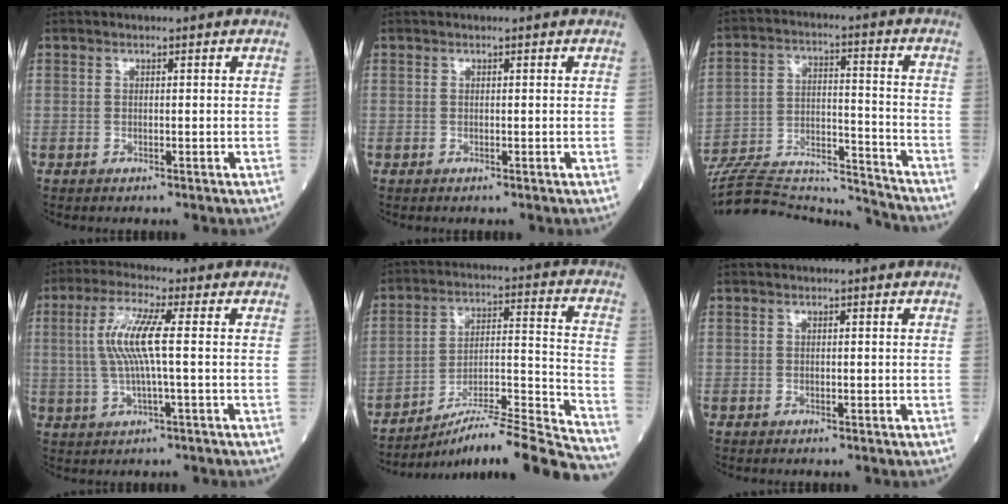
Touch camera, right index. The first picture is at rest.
{"total": 0.0}
{"total": 21.2, "force": [-20.5, 2.2, 5.0], "torque": [-0.123, 0.008, -0.321]}
{"total": 7.9, "force": [0.8, 0.3, 7.9], "torque": [-0.169, 0.008, 0.016]}
{"total": 21.3, "force": [-19.2, -0.6, 9.2], "torque": [-0.113, 0.008, -0.294]}
{"total": 0.0}